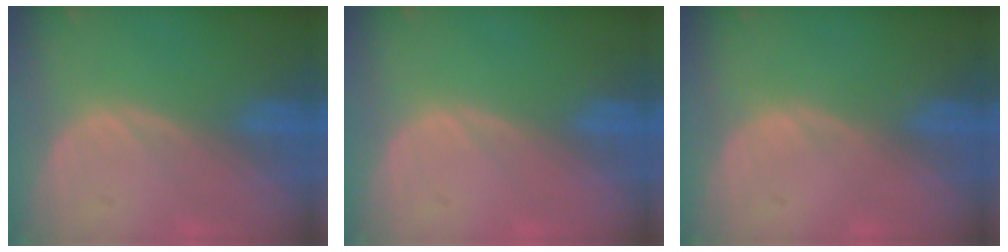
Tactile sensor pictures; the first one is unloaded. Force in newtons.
{"total": 0.0}
{"total": 0.0}